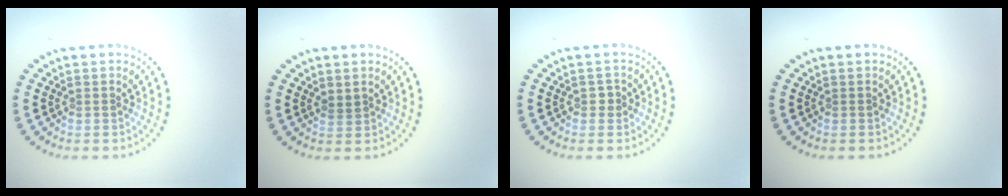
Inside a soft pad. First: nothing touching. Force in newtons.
{"total": 0.8, "press": 0.7, "slide": 0.4}
{"total": 0.8, "press": 0.7, "slide": 0.2}
{"total": 0.0}